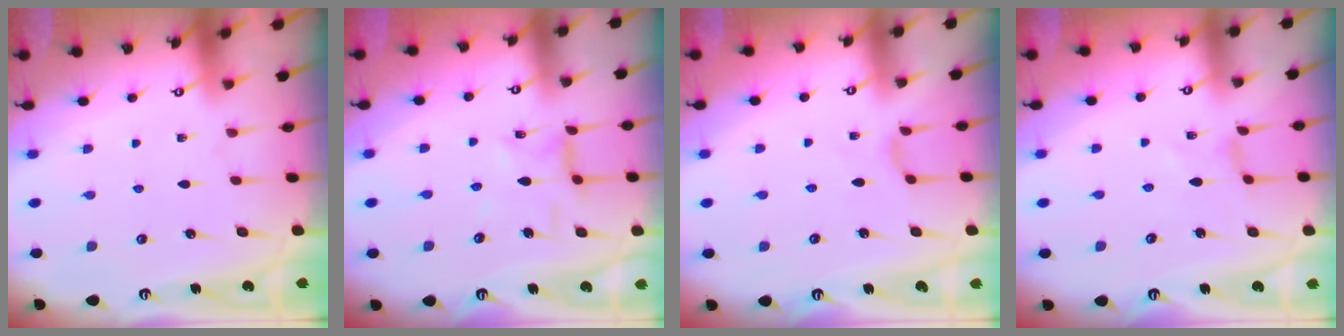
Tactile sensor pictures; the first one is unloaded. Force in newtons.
{"total": 3.0, "press": 2.9, "slide": 0.4}
{"total": 2.0, "press": 1.9, "slide": 0.6}
{"total": 0.0}